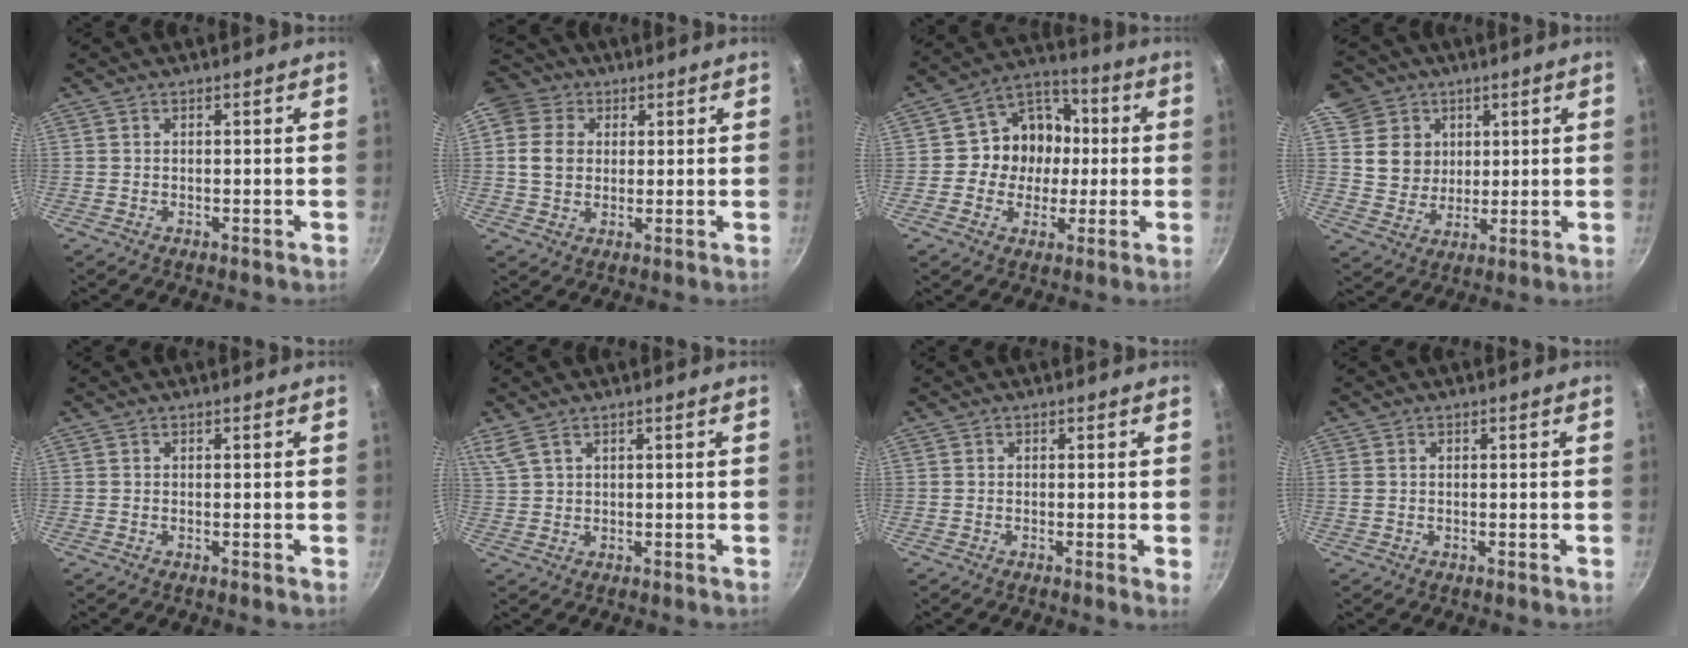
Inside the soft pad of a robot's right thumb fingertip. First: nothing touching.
{"total": 8.6, "force": [2.3, 7.3, 4.0], "torque": [-0.044, 0.001, 0.030]}
{"total": 12.5, "force": [0.0, 10.9, 6.1], "torque": [-0.057, 0.023, -0.018]}
{"total": 10.8, "force": [3.9, 9.6, 3.1], "torque": [-0.018, -0.010, 0.073]}
{"total": 0.0}
{"total": 3.2, "force": [2.3, 1.3, 1.9], "torque": [-0.044, 0.000, 0.053]}
{"total": 1.3, "force": [0.0, 0.1, 1.3], "torque": [-0.019, -0.005, -0.004]}
{"total": 1.2, "force": [0.1, 0.9, 0.7], "torque": [-0.014, 0.002, 0.002]}